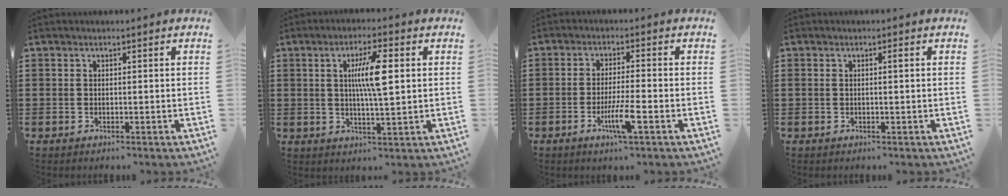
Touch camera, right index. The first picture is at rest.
{"total": 7.0, "force": [1.4, 1.1, 6.8], "torque": [-0.130, 0.004, 0.019]}
{"total": 5.5, "force": [-2.5, 0.3, 4.9], "torque": [-0.093, -0.017, -0.045]}
{"total": 0.8, "force": [-0.1, -0.2, 0.8], "torque": [-0.013, -0.004, -0.002]}